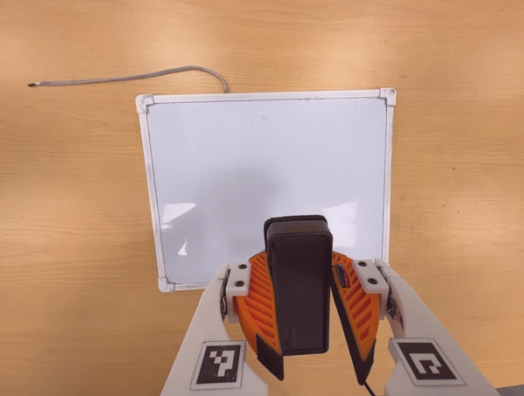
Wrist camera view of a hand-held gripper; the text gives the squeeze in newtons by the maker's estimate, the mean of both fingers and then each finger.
{"total": 11.0, "left": 10.5, "right": 11.5}